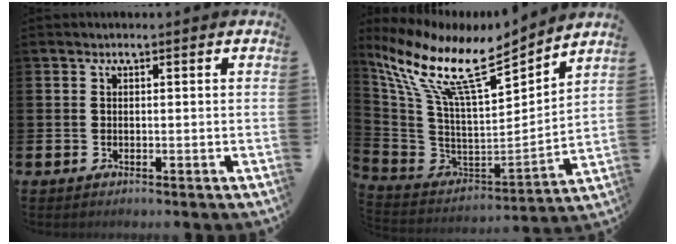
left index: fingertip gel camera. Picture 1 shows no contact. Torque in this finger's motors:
{"motor_torque": [1.15, -0.99, 0.75, 0.21]}